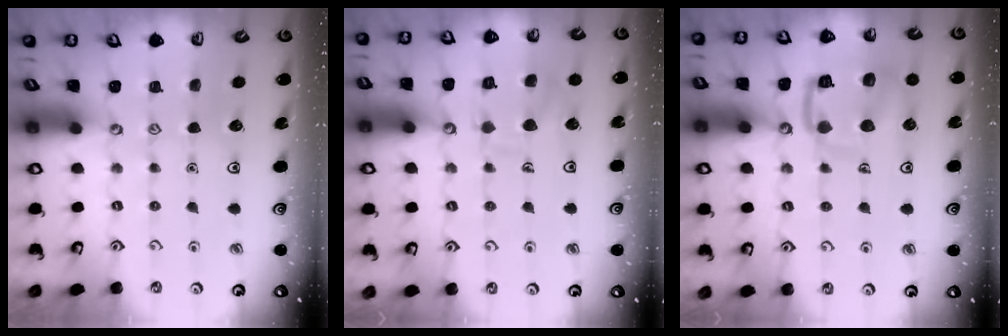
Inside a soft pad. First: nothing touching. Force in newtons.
{"total": 9.9, "press": 9.9, "slide": 0.7}
{"total": 13.2, "press": 13.2, "slide": 1.4}